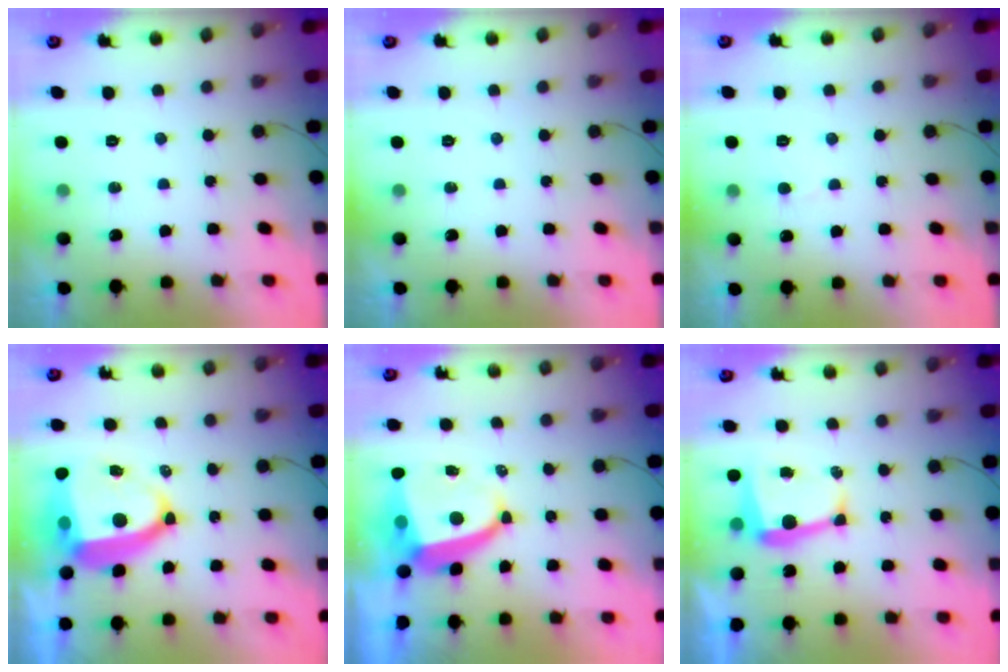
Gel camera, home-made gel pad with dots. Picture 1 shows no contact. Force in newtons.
{"total": 0.0}
{"total": 2.8, "press": 2.8, "slide": 0.3}
{"total": 12.8, "press": 12.8, "slide": 1.5}
{"total": 7.8, "press": 7.7, "slide": 1.0}
{"total": 6.8, "press": 6.8, "slide": 0.3}